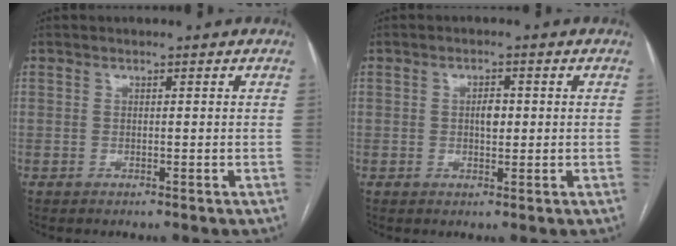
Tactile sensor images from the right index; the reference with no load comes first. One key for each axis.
{"total": 2.3, "fx": 0.1, "fy": 1.1, "fz": 2.0, "tx": -0.032, "ty": 0.003, "tz": 0.002}